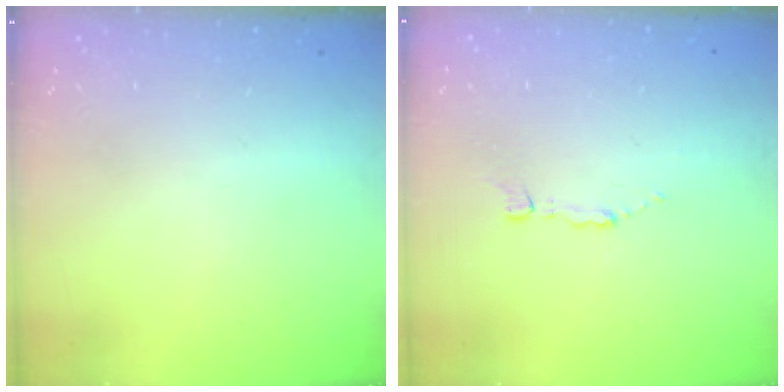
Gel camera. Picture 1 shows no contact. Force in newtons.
{"total": 1.8, "press": 1.8, "slide": 0.2}